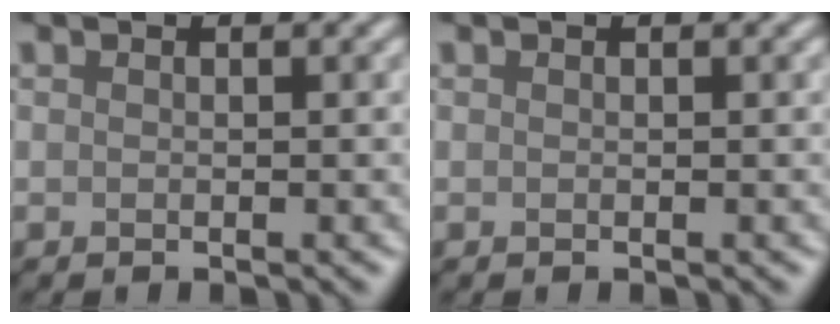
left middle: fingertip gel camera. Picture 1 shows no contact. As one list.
[{"total": 0.0}]